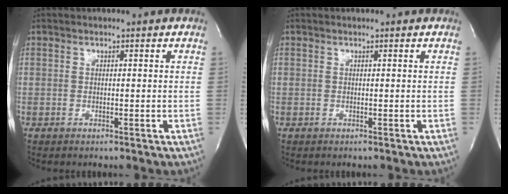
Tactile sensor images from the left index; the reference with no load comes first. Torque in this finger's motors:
{"motor_torque": [-0.14, -0.03, 0.00, -0.01]}